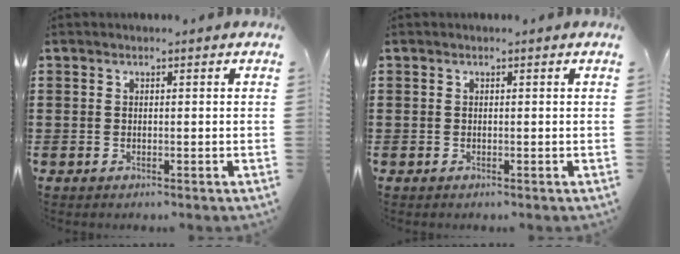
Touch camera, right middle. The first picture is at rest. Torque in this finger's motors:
{"motor_torque": [0.18, -0.24, 0.01, -0.01]}